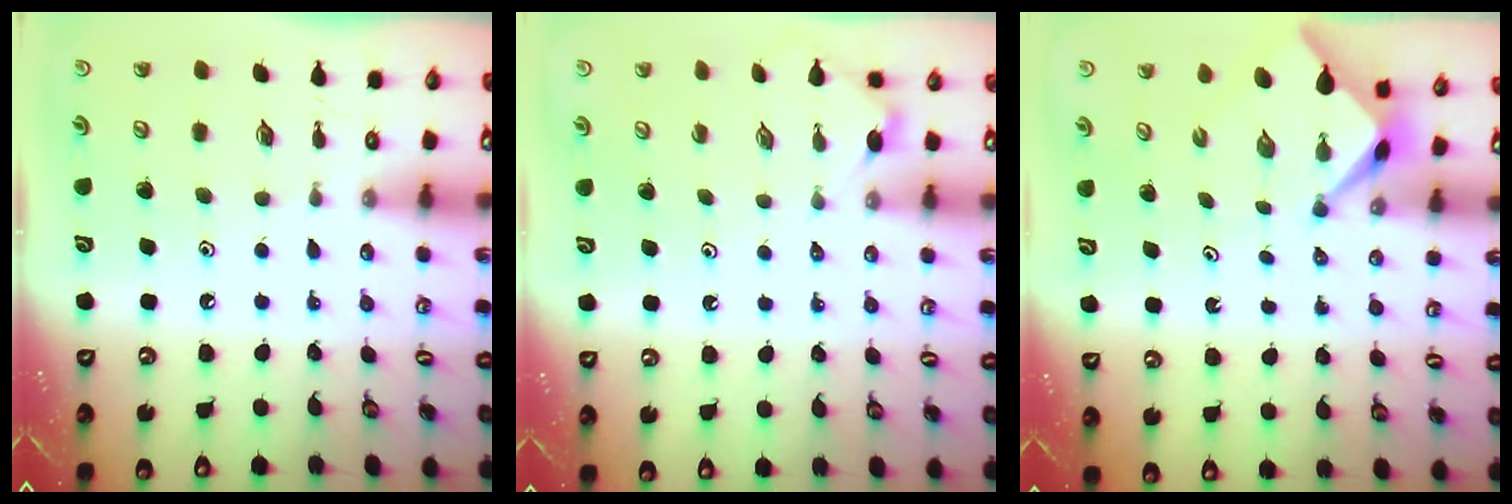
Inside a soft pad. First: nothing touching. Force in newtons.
{"total": 2.9, "press": 2.8, "slide": 0.5}
{"total": 2.2, "press": 2.2, "slide": 0.1}